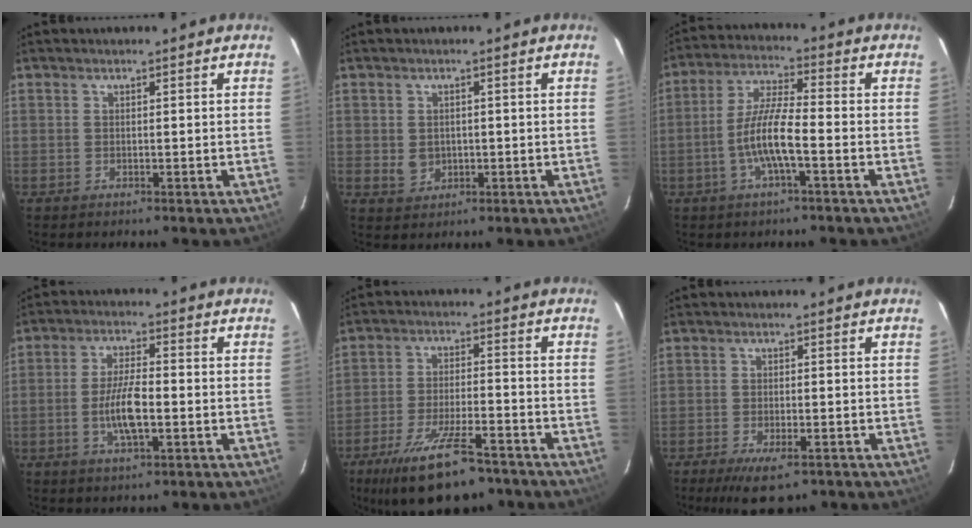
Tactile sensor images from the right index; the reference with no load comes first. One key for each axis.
{"total": 2.5, "fx": -0.2, "fy": 2.2, "fz": 1.2, "tx": -0.019, "ty": 0.003, "tz": 0.003}
{"total": 8.3, "fx": -3.0, "fy": 1.0, "fz": 7.7, "tx": -0.158, "ty": 0.007, "tz": -0.057}
{"total": 7.4, "fx": -1.9, "fy": 2.4, "fz": 6.7, "tx": -0.133, "ty": 0.003, "tz": -0.036}
{"total": 15.4, "fx": -11.0, "fy": 4.7, "fz": 9.6, "tx": -0.192, "ty": -0.023, "tz": -0.176}
{"total": 6.8, "fx": -4.6, "fy": 2.3, "fz": 4.5, "tx": -0.099, "ty": -0.020, "tz": -0.073}